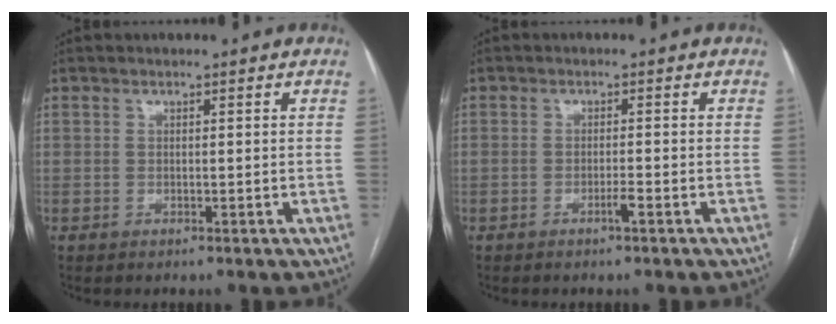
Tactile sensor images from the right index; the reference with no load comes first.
{"total": 1.4, "force": [-0.8, 0.0, 1.1], "torque": [-0.022, 0.000, -0.015]}